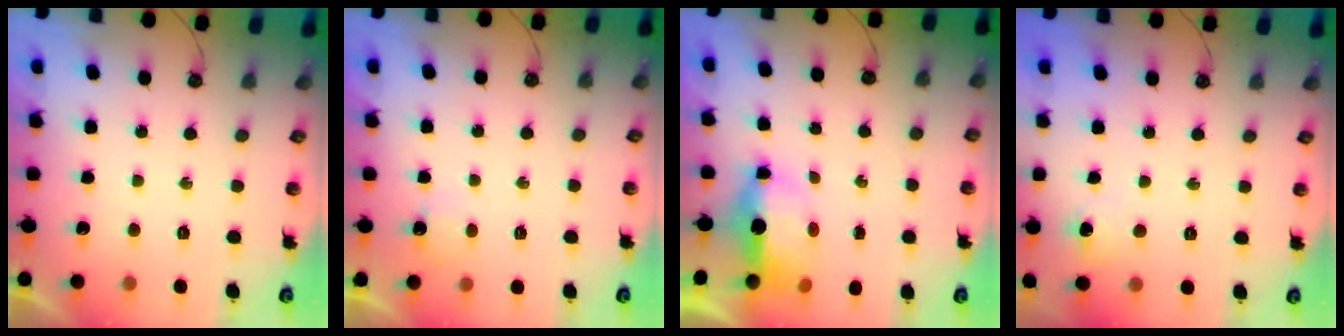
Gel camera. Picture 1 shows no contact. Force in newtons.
{"total": 2.6, "press": 2.6, "slide": 0.4}
{"total": 8.1, "press": 6.8, "slide": 4.4}
{"total": 7.8, "press": 3.5, "slide": 7.0}